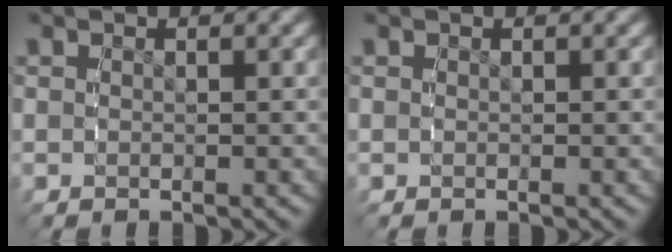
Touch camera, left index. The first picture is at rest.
{"total": 0.0}